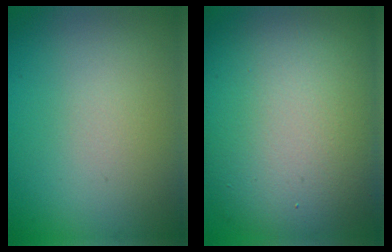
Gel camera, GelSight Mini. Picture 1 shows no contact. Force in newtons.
{"total": 12.5, "press": 12.5, "slide": 0.7}